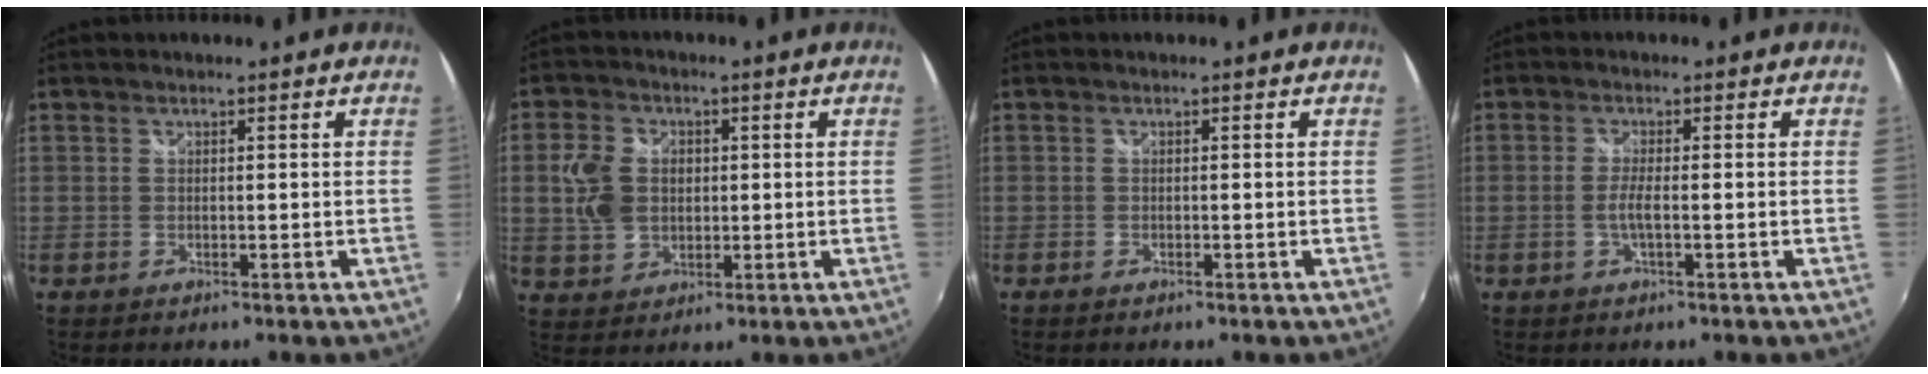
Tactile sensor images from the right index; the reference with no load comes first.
{"total": 7.9, "force": [0.6, 6.3, 4.7], "torque": [-0.100, 0.011, 0.014]}
{"total": 0.7, "force": [-0.5, 0.4, 0.2], "torque": [-0.006, -0.002, -0.012]}
{"total": 2.4, "force": [-0.7, 0.0, 2.3], "torque": [-0.047, -0.003, -0.015]}